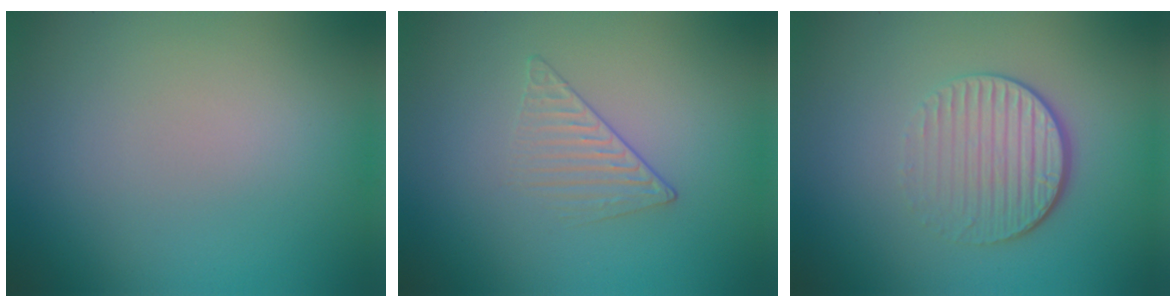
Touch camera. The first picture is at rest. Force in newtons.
{"total": 1.5, "press": 0.7, "slide": 1.3}
{"total": 4.2, "press": 2.8, "slide": 3.1}